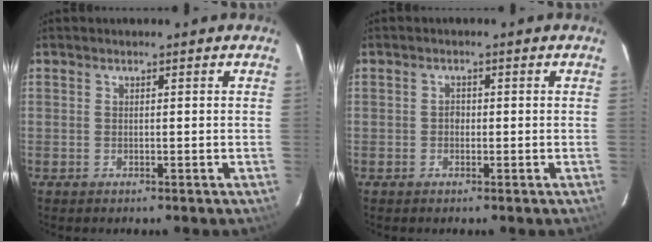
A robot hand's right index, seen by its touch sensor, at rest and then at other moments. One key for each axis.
{"total": 1.0, "fx": -0.3, "fy": 0.9, "fz": 0.4, "tx": -0.005, "ty": 0.004, "tz": -0.006}